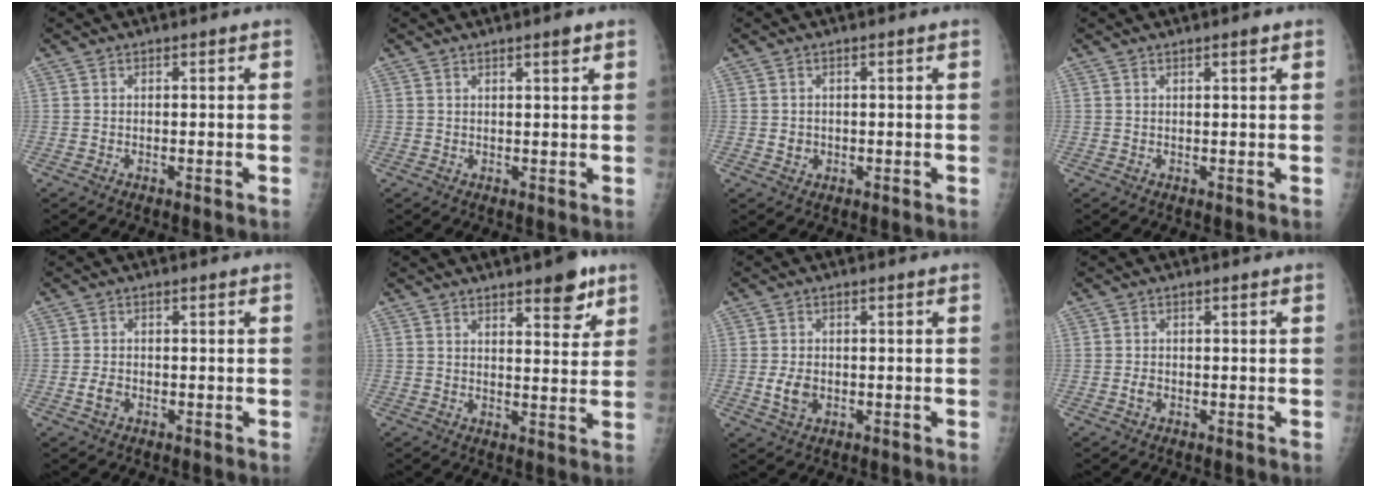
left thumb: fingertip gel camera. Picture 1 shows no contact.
{"total": 1.9, "force": [1.3, 0.2, 1.4], "torque": [-0.020, -0.008, 0.020]}
{"total": 1.6, "force": [-0.1, 1.5, 0.7], "torque": [-0.006, 0.002, 0.004]}
{"total": 1.3, "force": [0.9, 0.1, 1.0], "torque": [-0.013, -0.004, 0.013]}
{"total": 2.0, "force": [-0.7, 1.4, 1.3], "torque": [-0.023, 0.002, -0.012]}
{"total": 7.7, "force": [4.9, 2.5, 5.4], "torque": [-0.054, -0.027, 0.064]}
{"total": 3.6, "force": [-0.6, 2.5, 2.5], "torque": [-0.046, -0.003, -0.006]}
{"total": 1.2, "force": [-0.3, 0.9, 0.8], "torque": [-0.012, 0.001, -0.006]}